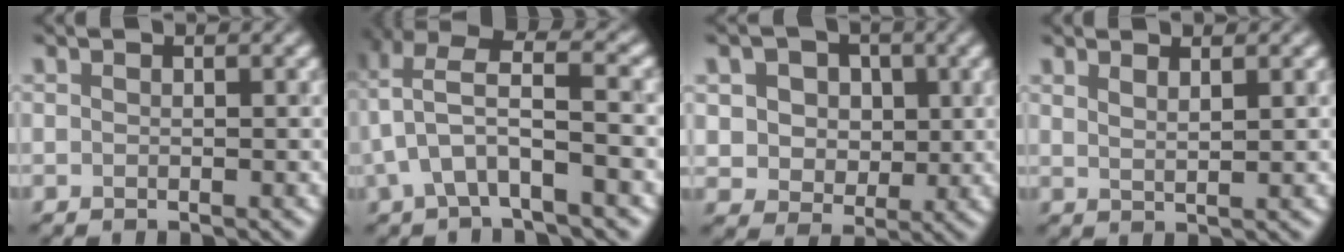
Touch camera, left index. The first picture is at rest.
{"total": 5.6, "force": [-0.6, 1.8, 5.3], "torque": [-0.111, 0.014, -0.011]}
{"total": 5.5, "force": [1.7, 4.6, 2.5], "torque": [-0.052, 0.010, 0.028]}
{"total": 1.7, "force": [1.4, 0.5, 0.9], "torque": [0.003, 0.005, 0.014]}